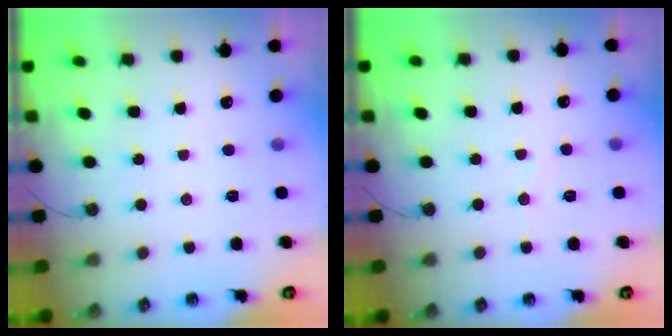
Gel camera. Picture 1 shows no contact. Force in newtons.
{"total": 3.0, "press": 3.0, "slide": 0.3}